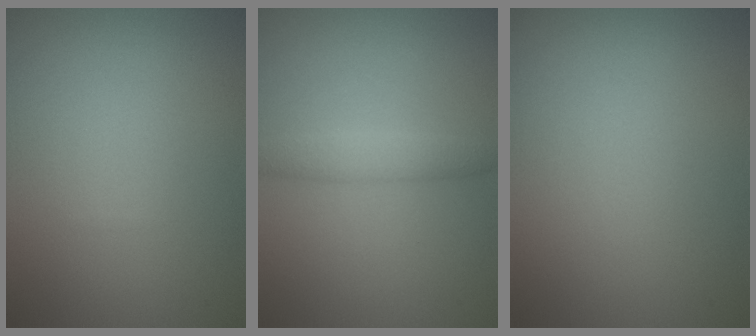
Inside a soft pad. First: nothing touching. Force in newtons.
{"total": 2.2, "press": 2.2, "slide": 0.0}
{"total": 0.0}